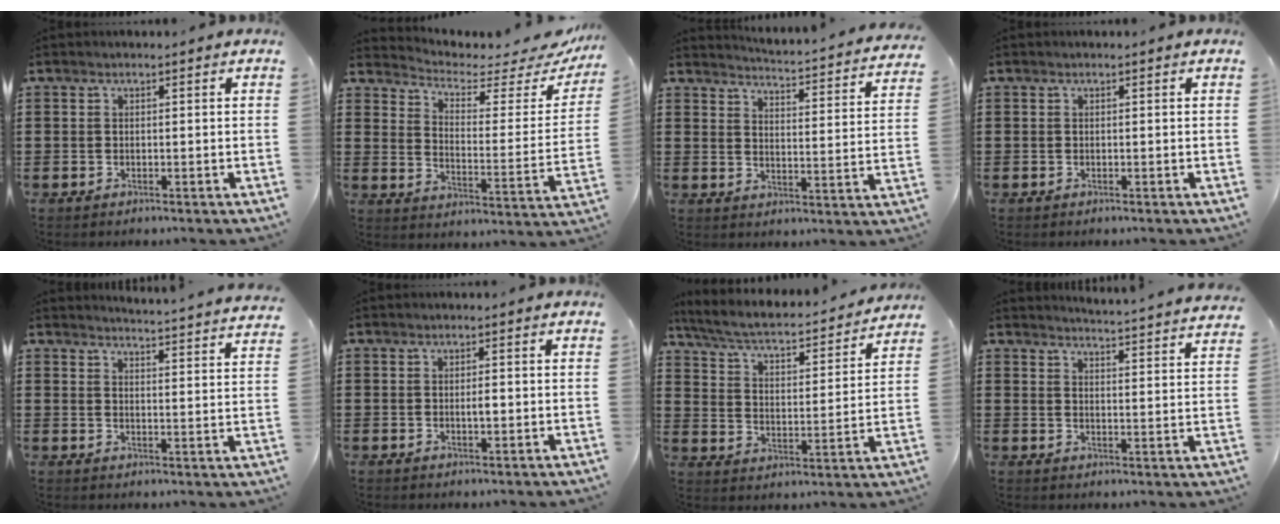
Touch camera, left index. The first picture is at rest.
{"total": 3.4, "force": [2.9, 1.2, 1.4], "torque": [-0.040, -0.029, 0.042]}
{"total": 3.2, "force": [3.1, -0.6, 0.6], "torque": [-0.025, -0.040, 0.043]}
{"total": 0.0}
{"total": 4.0, "force": [3.9, -0.8, 0.2], "torque": [-0.012, -0.036, 0.064]}
{"total": 1.6, "force": [0.0, 0.5, 1.5], "torque": [-0.029, 0.000, -0.001]}
{"total": 4.3, "force": [3.8, 0.5, 1.9], "torque": [-0.059, -0.033, 0.055]}
{"total": 4.1, "force": [4.0, -0.8, 0.3], "torque": [-0.013, -0.036, 0.066]}